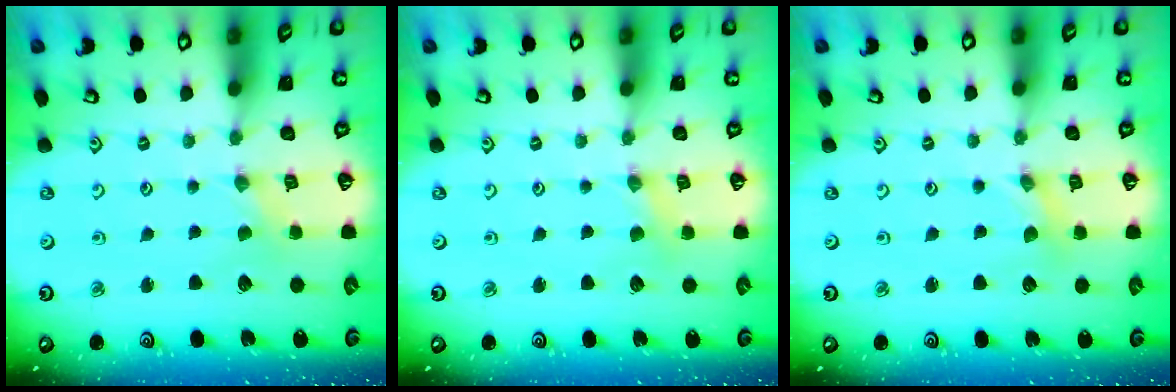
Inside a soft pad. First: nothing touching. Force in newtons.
{"total": 2.7, "press": 2.6, "slide": 0.5}
{"total": 0.8, "press": 0.8, "slide": 0.1}